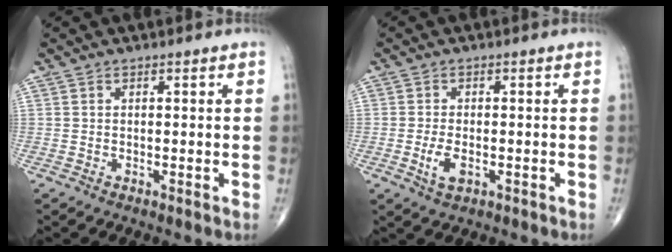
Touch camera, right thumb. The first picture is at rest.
{"total": 3.8, "force": [-1.1, 2.0, 3.1], "torque": [-0.062, -0.002, -0.016]}